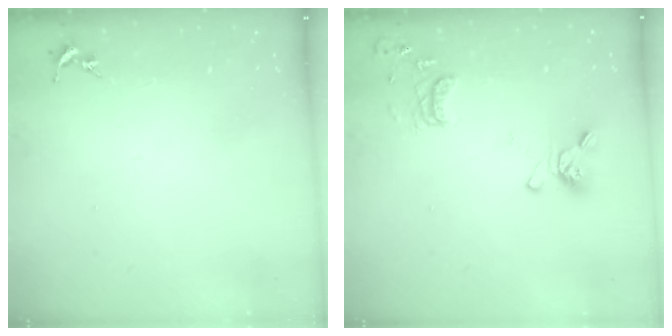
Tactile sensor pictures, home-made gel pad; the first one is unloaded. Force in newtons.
{"total": 13.8, "press": 13.6, "slide": 2.2}